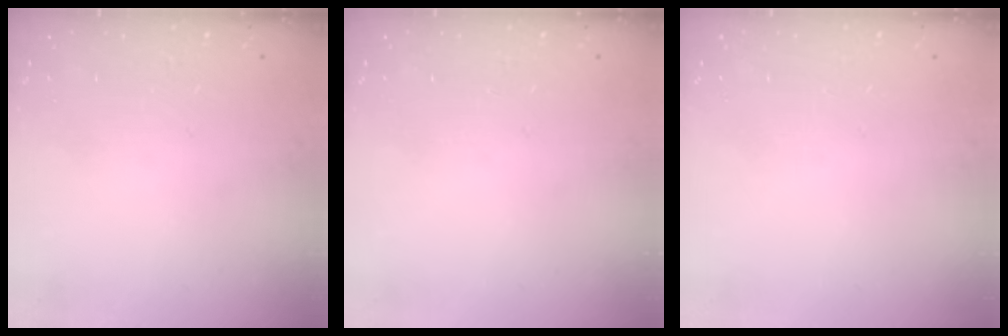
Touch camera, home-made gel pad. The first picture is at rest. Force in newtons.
{"total": 0.0}
{"total": 0.0}